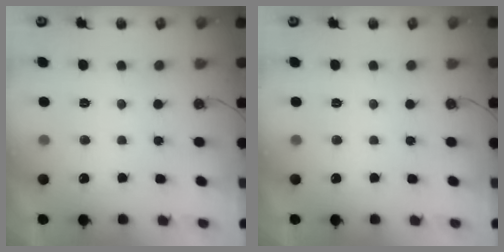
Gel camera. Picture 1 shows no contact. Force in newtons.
{"total": 0.0}